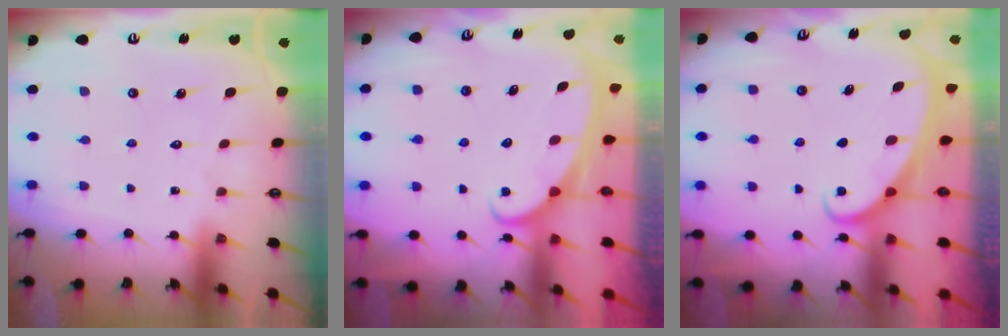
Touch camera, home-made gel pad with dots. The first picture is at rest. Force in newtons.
{"total": 2.5, "press": 2.4, "slide": 0.4}
{"total": 2.2, "press": 2.2, "slide": 0.3}